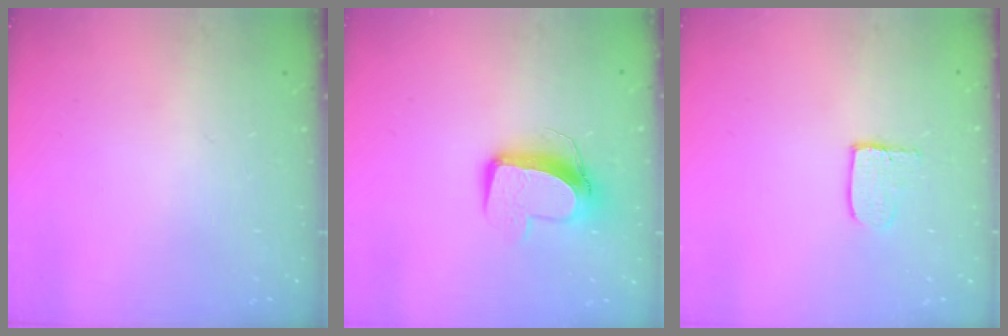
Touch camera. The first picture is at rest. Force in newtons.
{"total": 10.7, "press": 10.6, "slide": 1.1}
{"total": 3.3, "press": 3.3, "slide": 0.3}